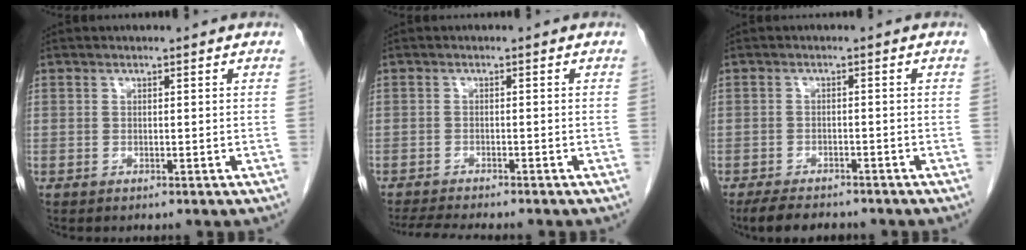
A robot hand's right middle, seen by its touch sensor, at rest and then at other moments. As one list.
[{"total": 6.5, "force": [-5.8, 0.5, 2.9], "torque": [-0.043, -0.014, -0.092]}, {"total": 6.1, "force": [-5.2, 2.0, 2.4], "torque": [-0.040, -0.009, -0.079]}]